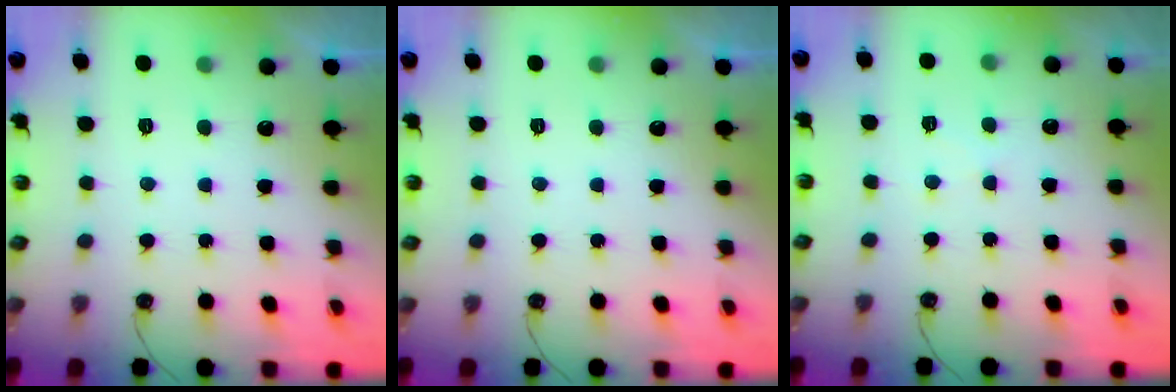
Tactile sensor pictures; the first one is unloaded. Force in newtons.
{"total": 0.0}
{"total": 5.1, "press": 5.1, "slide": 0.5}